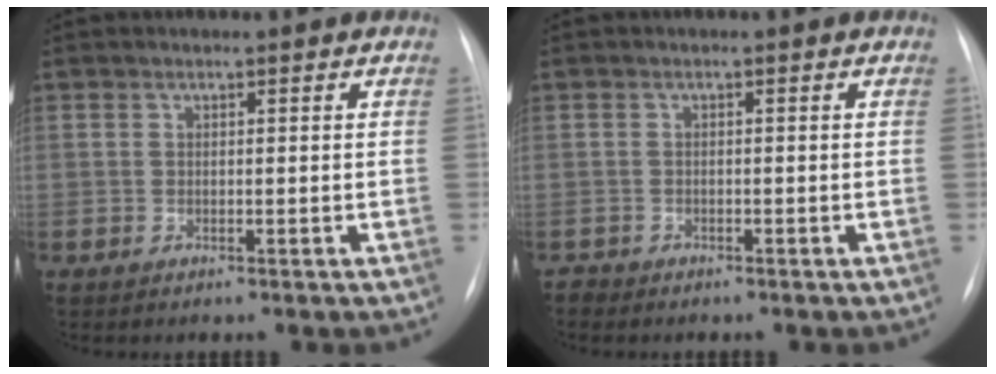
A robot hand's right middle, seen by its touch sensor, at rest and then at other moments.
{"total": 0.9, "force": [-0.8, 0.3, -0.3], "torque": [0.003, 0.000, -0.014]}